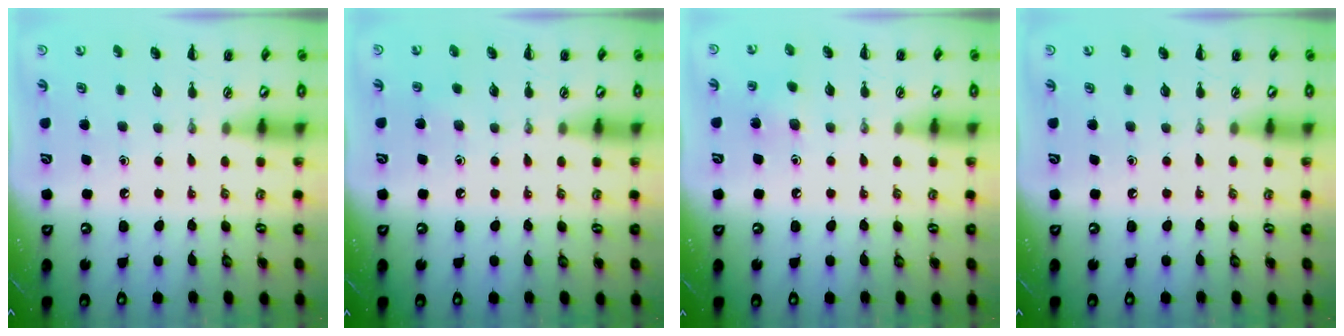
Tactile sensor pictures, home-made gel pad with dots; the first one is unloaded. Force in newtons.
{"total": 3.5, "press": 3.3, "slide": 1.2}
{"total": 5.8, "press": 5.5, "slide": 1.8}
{"total": 0.0}